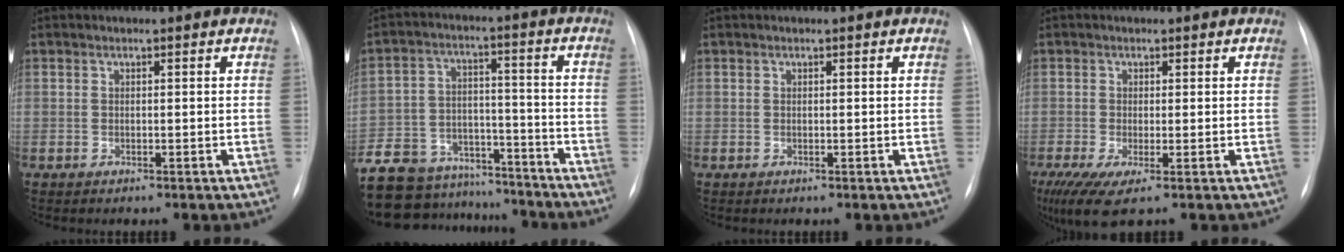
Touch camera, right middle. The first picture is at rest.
{"total": 23.5, "force": [-20.3, 9.0, 7.7], "torque": [-0.193, 0.007, -0.302]}
{"total": 0.0}
{"total": 6.3, "force": [-3.1, 1.6, 5.2], "torque": [-0.092, -0.019, -0.053]}